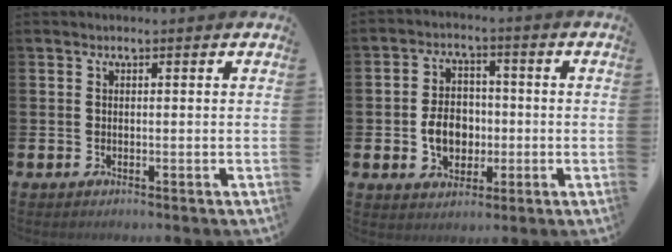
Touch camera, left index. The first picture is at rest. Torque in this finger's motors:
{"motor_torque": [1.17, 0.23, 0.67, 0.15]}